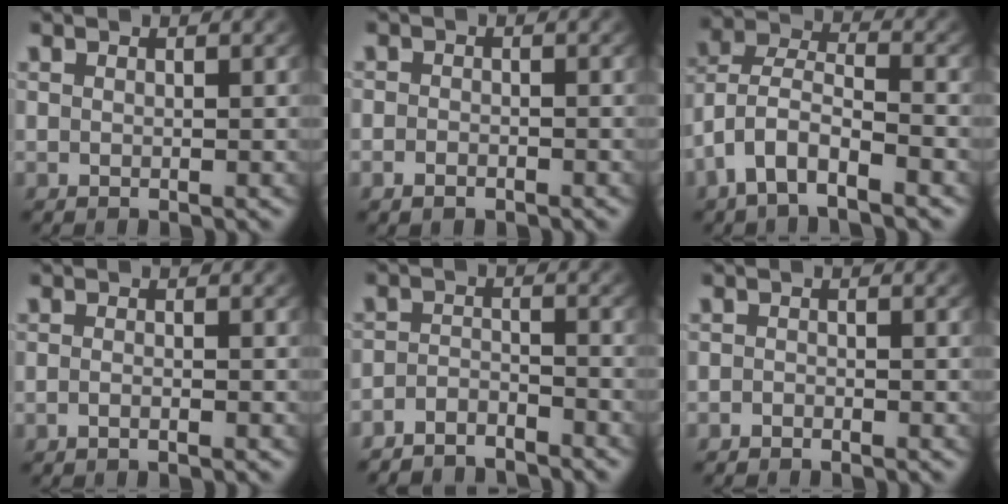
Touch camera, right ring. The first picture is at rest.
{"total": 1.3, "force": [-1.1, 0.7, 0.3], "torque": [-0.008, -0.011, -0.014]}
{"total": 5.1, "force": [-1.1, 3.8, 3.2], "torque": [-0.085, -0.016, -0.023]}
{"total": 0.9, "force": [-0.7, -0.1, 0.5], "torque": [-0.013, -0.005, -0.013]}
{"total": 4.4, "force": [-4.1, 1.4, 0.6], "torque": [-0.012, -0.019, -0.067]}
{"total": 1.0, "force": [-1.0, 0.1, -0.1], "torque": [-0.006, -0.014, -0.010]}